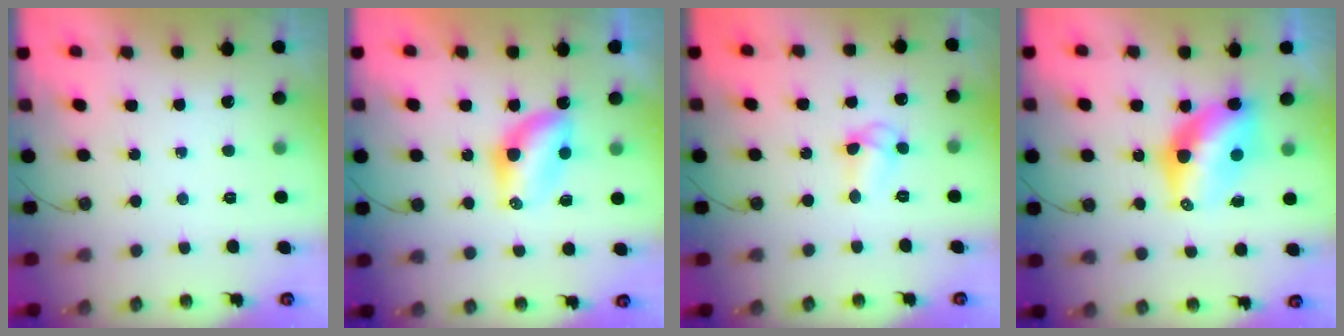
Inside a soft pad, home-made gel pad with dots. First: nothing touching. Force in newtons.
{"total": 6.6, "press": 6.6, "slide": 0.3}
{"total": 7.3, "press": 7.3, "slide": 0.5}
{"total": 10.4, "press": 10.4, "slide": 0.8}